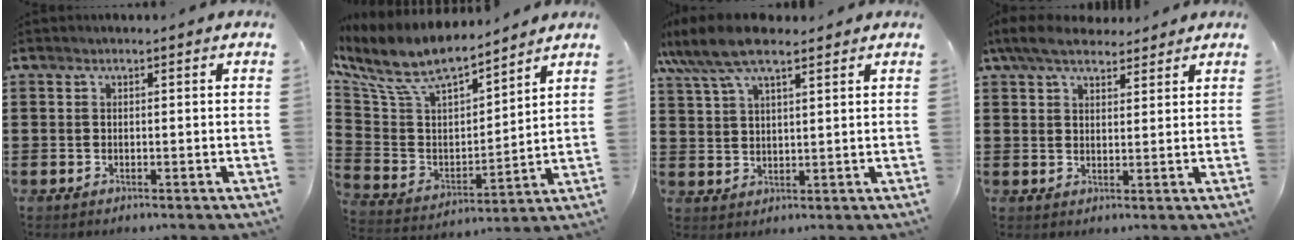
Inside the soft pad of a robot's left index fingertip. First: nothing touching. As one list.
[{"total": 10.3, "force": [8.3, 3.2, 5.1], "torque": [-0.136, -0.048, 0.145]}, {"total": 8.1, "force": [6.0, 2.7, 4.7], "torque": [-0.106, -0.003, 0.112]}, {"total": 5.8, "force": [4.7, 2.1, 2.6], "torque": [-0.064, -0.001, 0.089]}]